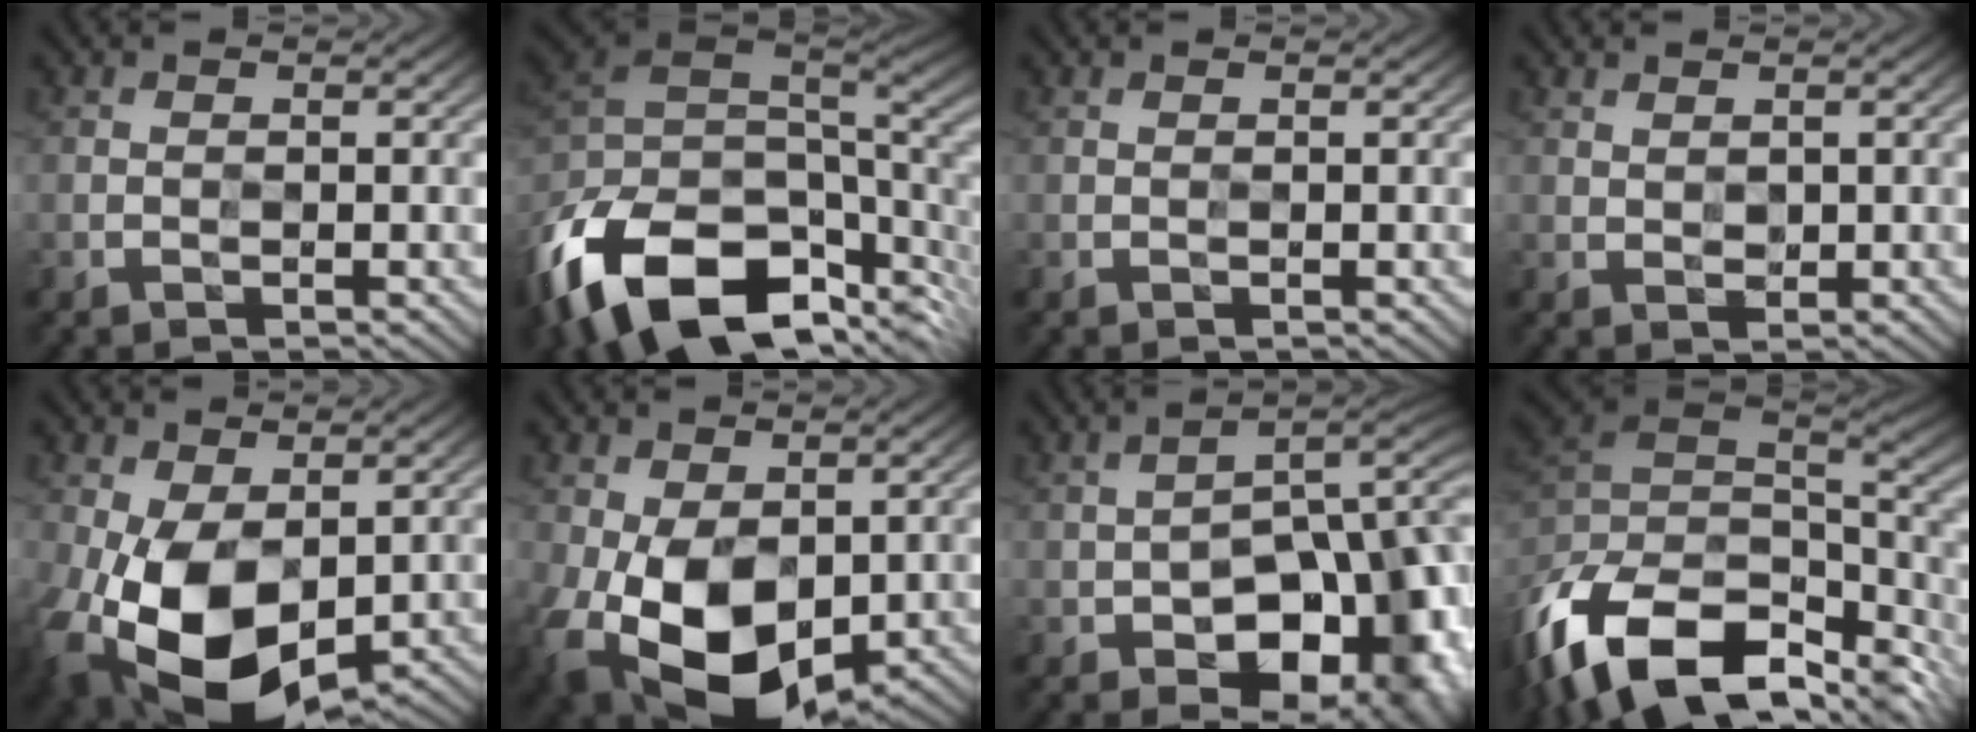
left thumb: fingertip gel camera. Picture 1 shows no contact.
{"total": 15.5, "force": [-6.9, 8.2, 11.2], "torque": [-0.275, -0.031, -0.104]}
{"total": 0.0}
{"total": 1.2, "force": [1.1, 0.2, -0.1], "torque": [-0.004, 0.000, 0.023]}
{"total": 12.6, "force": [-2.4, 8.4, 9.1], "torque": [-0.226, -0.044, -0.026]}
{"total": 12.6, "force": [-2.8, 8.4, 9.1], "torque": [-0.203, -0.039, -0.032]}
{"total": 15.4, "force": [-6.0, 9.2, 10.8], "torque": [-0.116, -0.002, -0.067]}
{"total": 15.3, "force": [-7.5, 8.9, 9.9], "torque": [-0.254, -0.020, -0.102]}